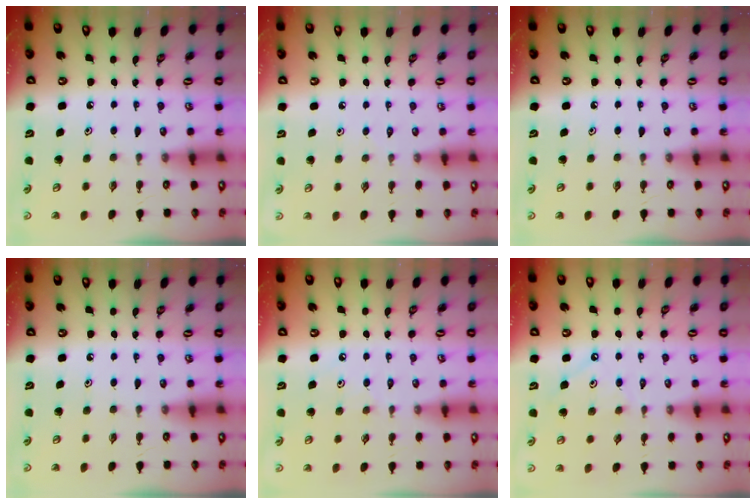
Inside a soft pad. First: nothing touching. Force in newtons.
{"total": 0.0}
{"total": 0.0}
{"total": 0.0}
{"total": 3.6, "press": 3.6, "slide": 0.6}
{"total": 4.4, "press": 4.4, "slide": 0.6}